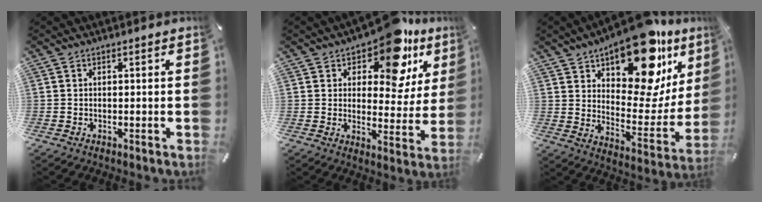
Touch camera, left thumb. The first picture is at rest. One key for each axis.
{"total": 14.3, "fx": 9.6, "fy": 6.5, "fz": 8.4, "tx": -0.124, "ty": -0.060, "tz": 0.161}
{"total": 22.9, "fx": 16.1, "fy": 10.2, "fz": 12.6, "tx": -0.164, "ty": -0.122, "tz": 0.269}